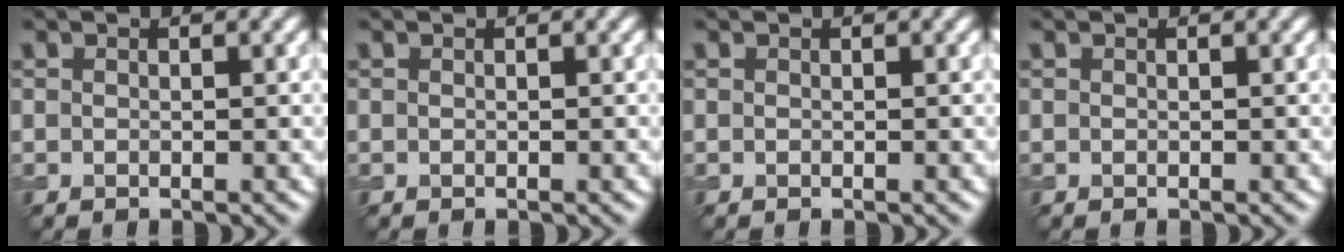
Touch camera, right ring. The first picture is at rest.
{"total": 0.0}
{"total": 0.0}
{"total": 0.0}